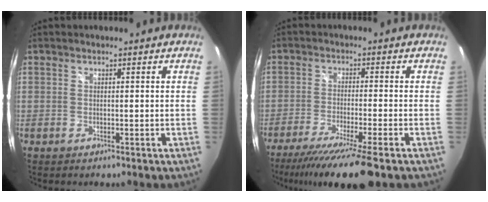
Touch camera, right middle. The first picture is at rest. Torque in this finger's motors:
{"motor_torque": [1.20, -0.93, 0.23, 0.10]}